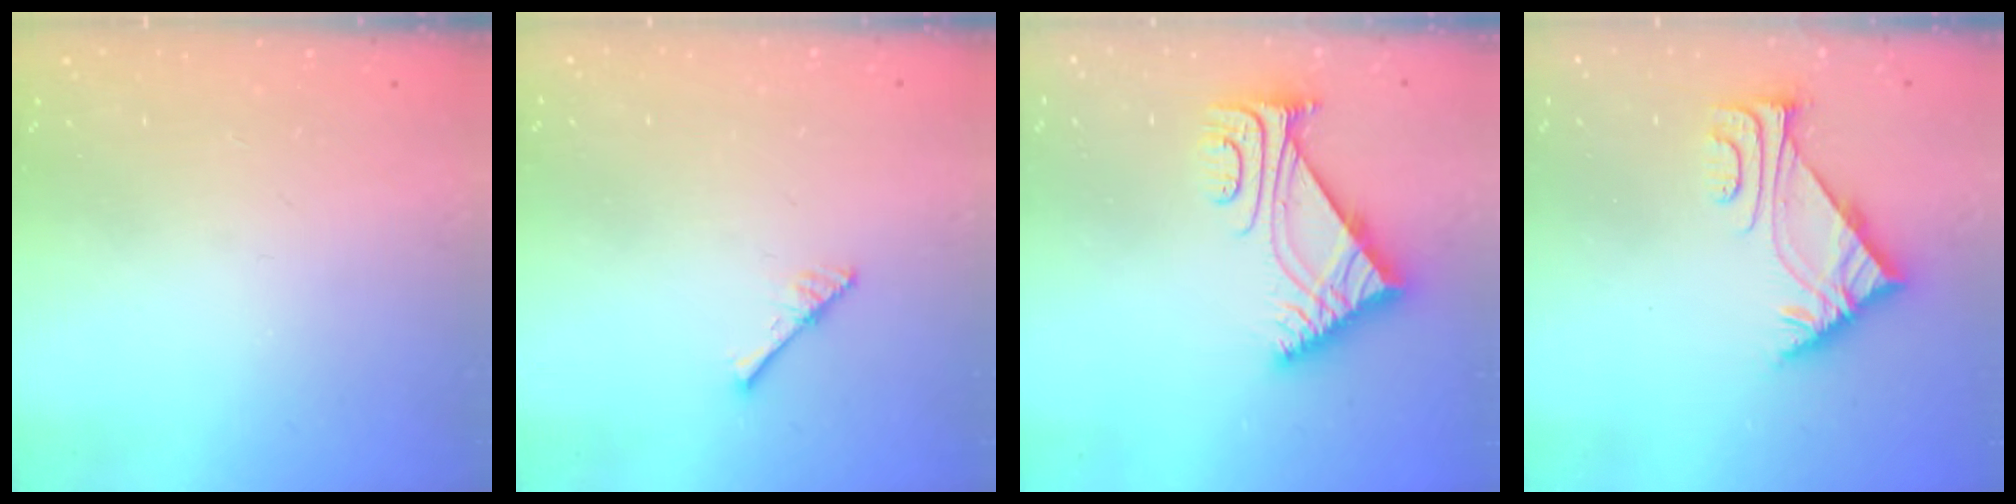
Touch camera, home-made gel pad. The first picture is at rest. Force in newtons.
{"total": 3.0, "press": 3.0, "slide": 0.3}
{"total": 7.4, "press": 7.3, "slide": 1.0}
{"total": 5.8, "press": 5.7, "slide": 0.6}